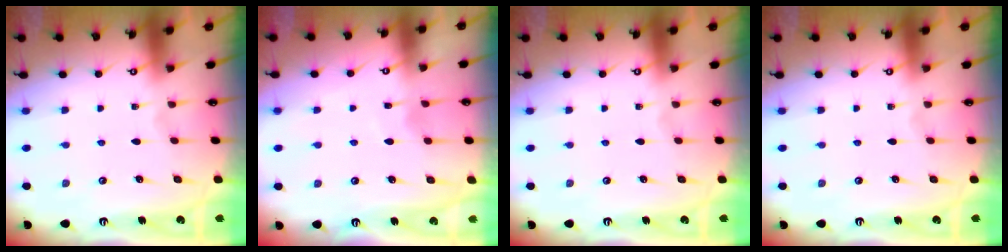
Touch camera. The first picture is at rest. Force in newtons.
{"total": 4.1, "press": 4.1, "slide": 0.3}
{"total": 0.0}
{"total": 0.0}